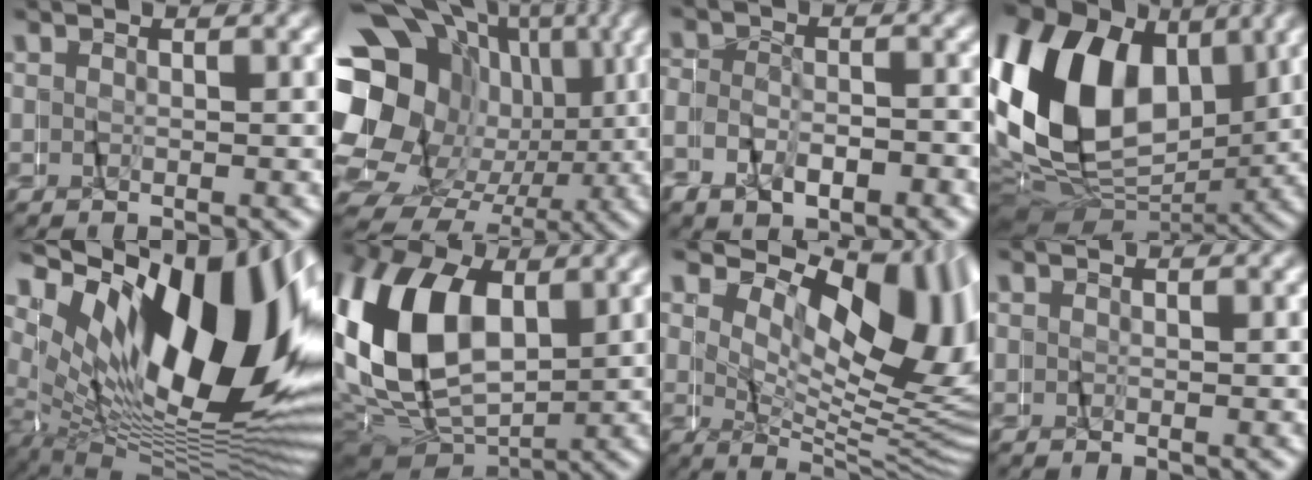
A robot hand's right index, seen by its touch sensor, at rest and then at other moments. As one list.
[{"total": 19.3, "force": [-0.1, 15.7, 11.2], "torque": [-0.232, -0.046, 0.001]}, {"total": 3.9, "force": [-2.6, 2.4, 1.6], "torque": [-0.021, 0.008, -0.056]}, {"total": 19.2, "force": [1.5, 14.3, 12.8], "torque": [-0.260, -0.016, 0.026]}, {"total": 21.1, "force": [3.2, 11.4, 17.5], "torque": [-0.246, 0.025, 0.039]}, {"total": 13.4, "force": [1.3, 9.5, 9.3], "torque": [-0.201, -0.014, 0.023]}, {"total": 14.9, "force": [4.3, 7.3, 12.3], "torque": [-0.143, 0.014, 0.059]}, {"total": 0.0}]